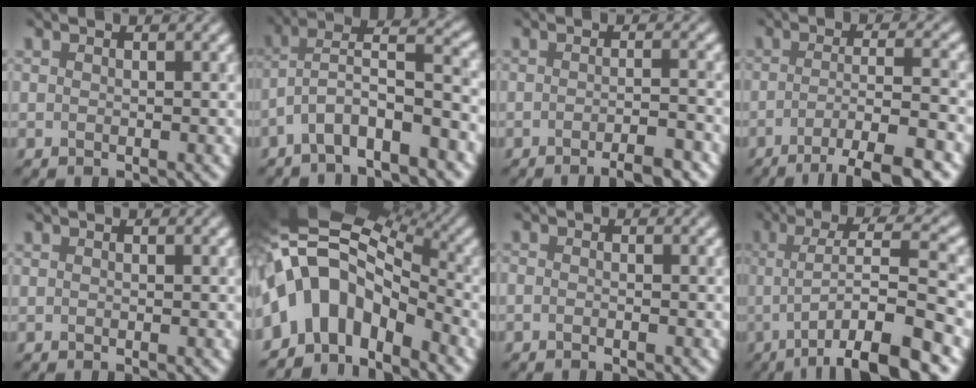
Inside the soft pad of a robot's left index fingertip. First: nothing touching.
{"total": 6.6, "force": [-4.0, 1.4, 5.1], "torque": [-0.087, 0.028, -0.064]}
{"total": 3.6, "force": [-2.3, 0.6, 2.7], "torque": [-0.030, 0.010, -0.028]}
{"total": 7.6, "force": [-4.2, 1.3, 6.2], "torque": [-0.080, 0.016, -0.055]}
{"total": 0.0}
{"total": 10.1, "force": [-3.5, 6.4, 7.0], "torque": [-0.116, 0.029, -0.063]}
{"total": 1.1, "force": [-1.1, 0.0, 0.1], "torque": [0.001, 0.007, -0.014]}
{"total": 10.2, "force": [-3.7, 2.1, 9.3], "torque": [-0.129, 0.026, -0.050]}